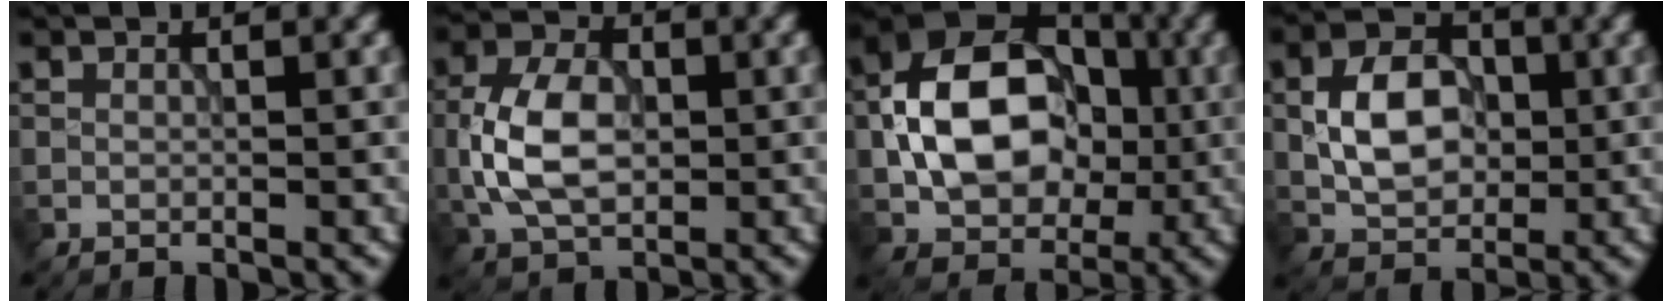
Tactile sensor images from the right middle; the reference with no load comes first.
{"total": 6.4, "force": [-0.5, 4.2, 4.7], "torque": [-0.101, 0.004, -0.014]}
{"total": 11.5, "force": [-0.1, 8.3, 8.0], "torque": [-0.140, 0.013, -0.007]}
{"total": 5.9, "force": [0.1, 4.2, 4.2], "torque": [-0.073, 0.006, 0.001]}